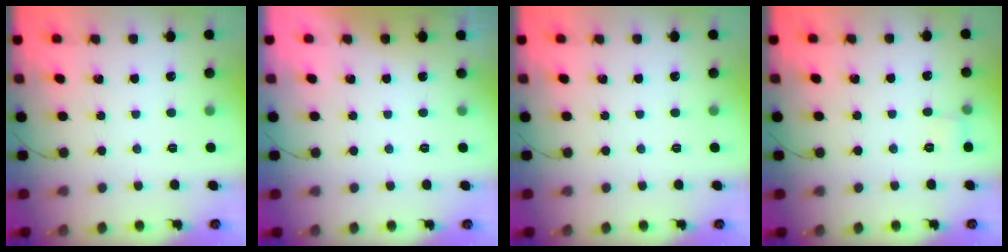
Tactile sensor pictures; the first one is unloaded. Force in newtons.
{"total": 0.0}
{"total": 0.0}
{"total": 5.5, "press": 5.3, "slide": 1.8}